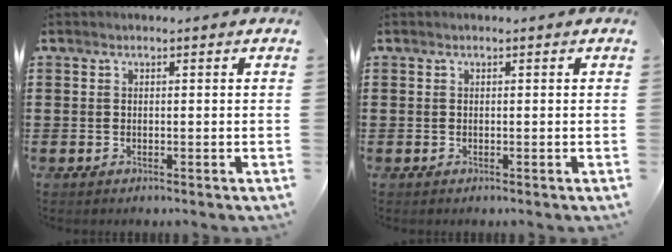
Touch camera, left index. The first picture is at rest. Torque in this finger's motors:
{"motor_torque": [0.00, 0.00, 0.00, 0.00]}